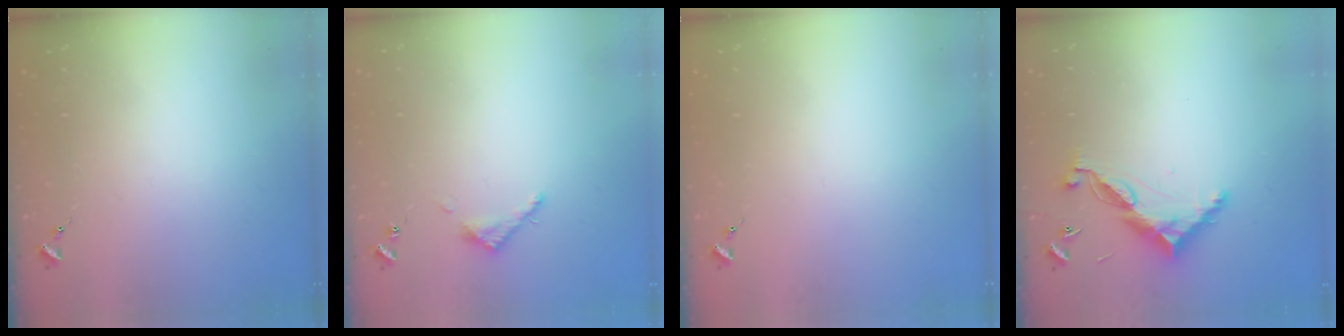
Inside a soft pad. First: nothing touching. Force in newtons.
{"total": 3.5, "press": 3.5, "slide": 0.3}
{"total": 0.0}
{"total": 10.4, "press": 10.4, "slide": 0.4}